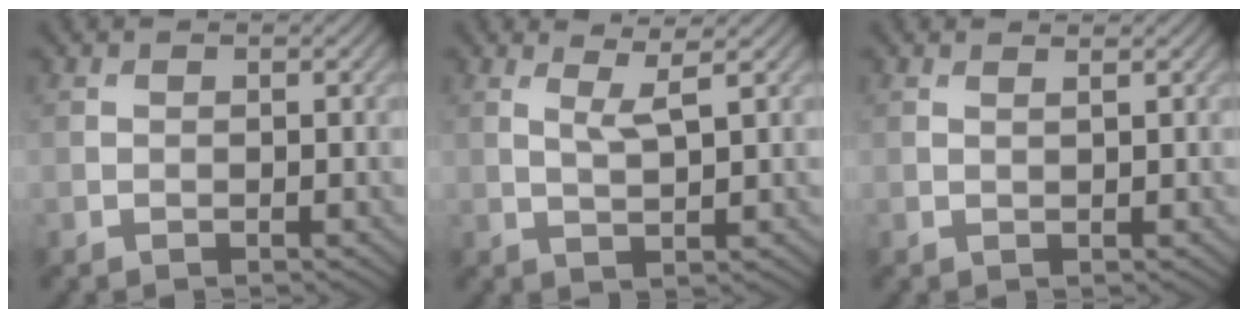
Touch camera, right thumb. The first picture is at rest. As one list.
[{"total": 3.0, "force": [1.6, 0.3, 2.5], "torque": [-0.054, 0.000, 0.035]}, {"total": 0.9, "force": [0.7, 0.0, 0.5], "torque": [-0.008, -0.002, 0.009]}]